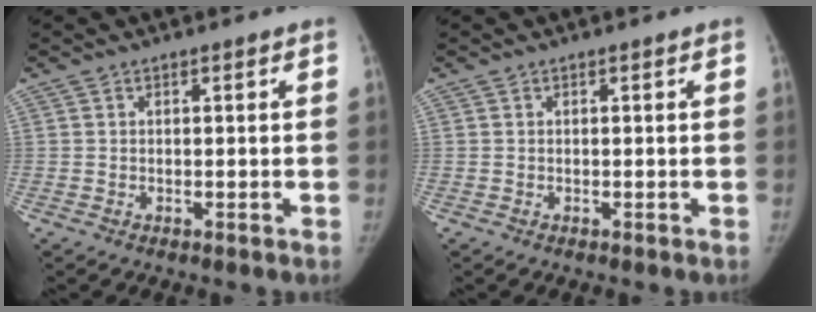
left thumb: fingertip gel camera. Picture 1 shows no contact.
{"total": 0.0}